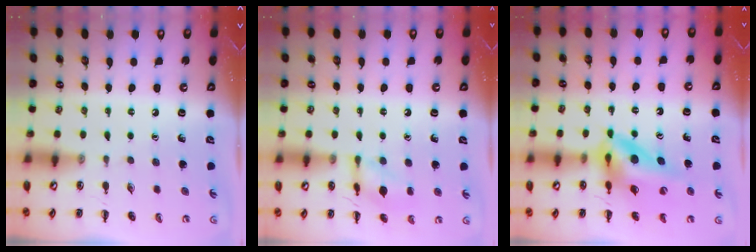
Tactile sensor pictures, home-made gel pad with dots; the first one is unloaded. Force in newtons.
{"total": 9.8, "press": 9.8, "slide": 0.4}
{"total": 12.8, "press": 12.0, "slide": 4.2}